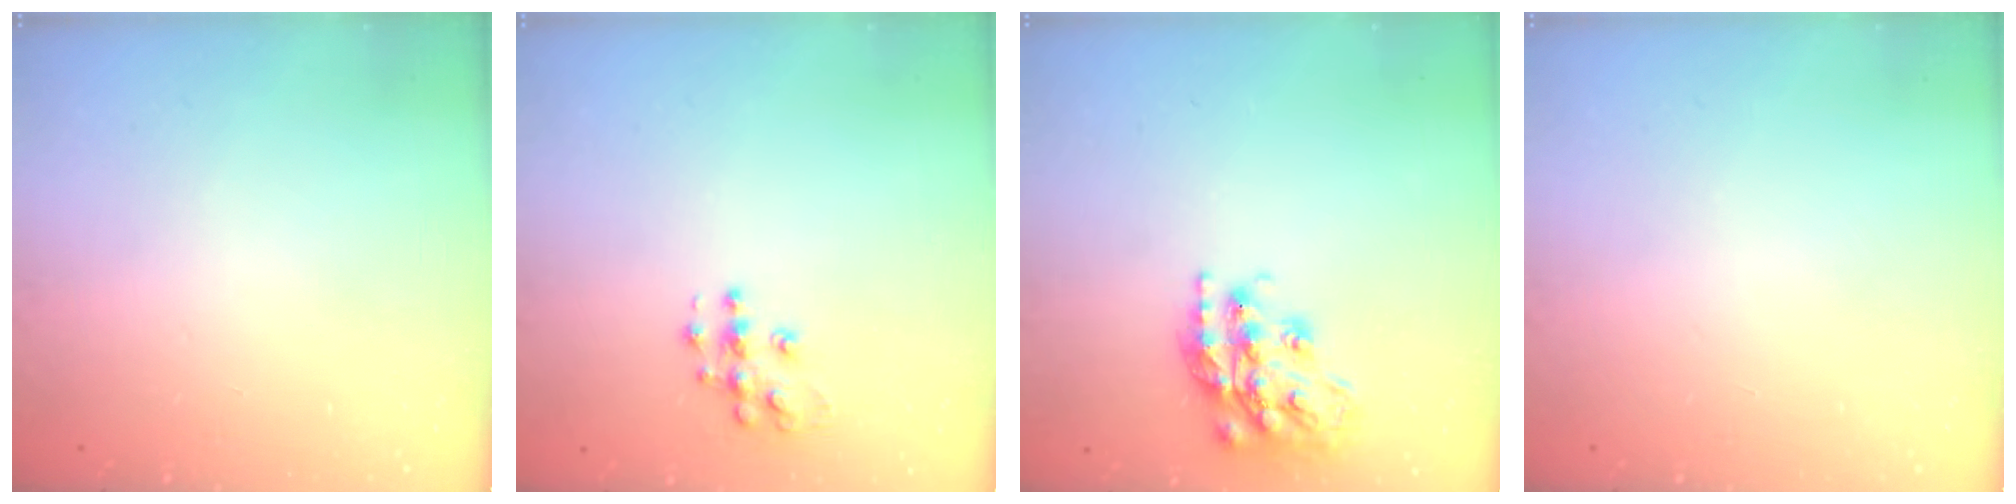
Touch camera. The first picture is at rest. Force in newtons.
{"total": 7.9, "press": 7.9, "slide": 0.3}
{"total": 17.8, "press": 17.7, "slide": 1.3}
{"total": 0.0}